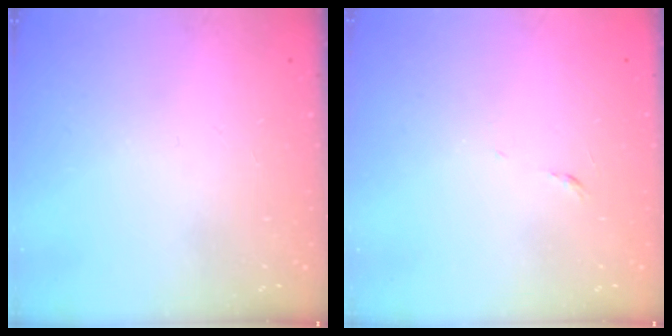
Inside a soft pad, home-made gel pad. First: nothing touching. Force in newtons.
{"total": 3.9, "press": 3.8, "slide": 0.9}